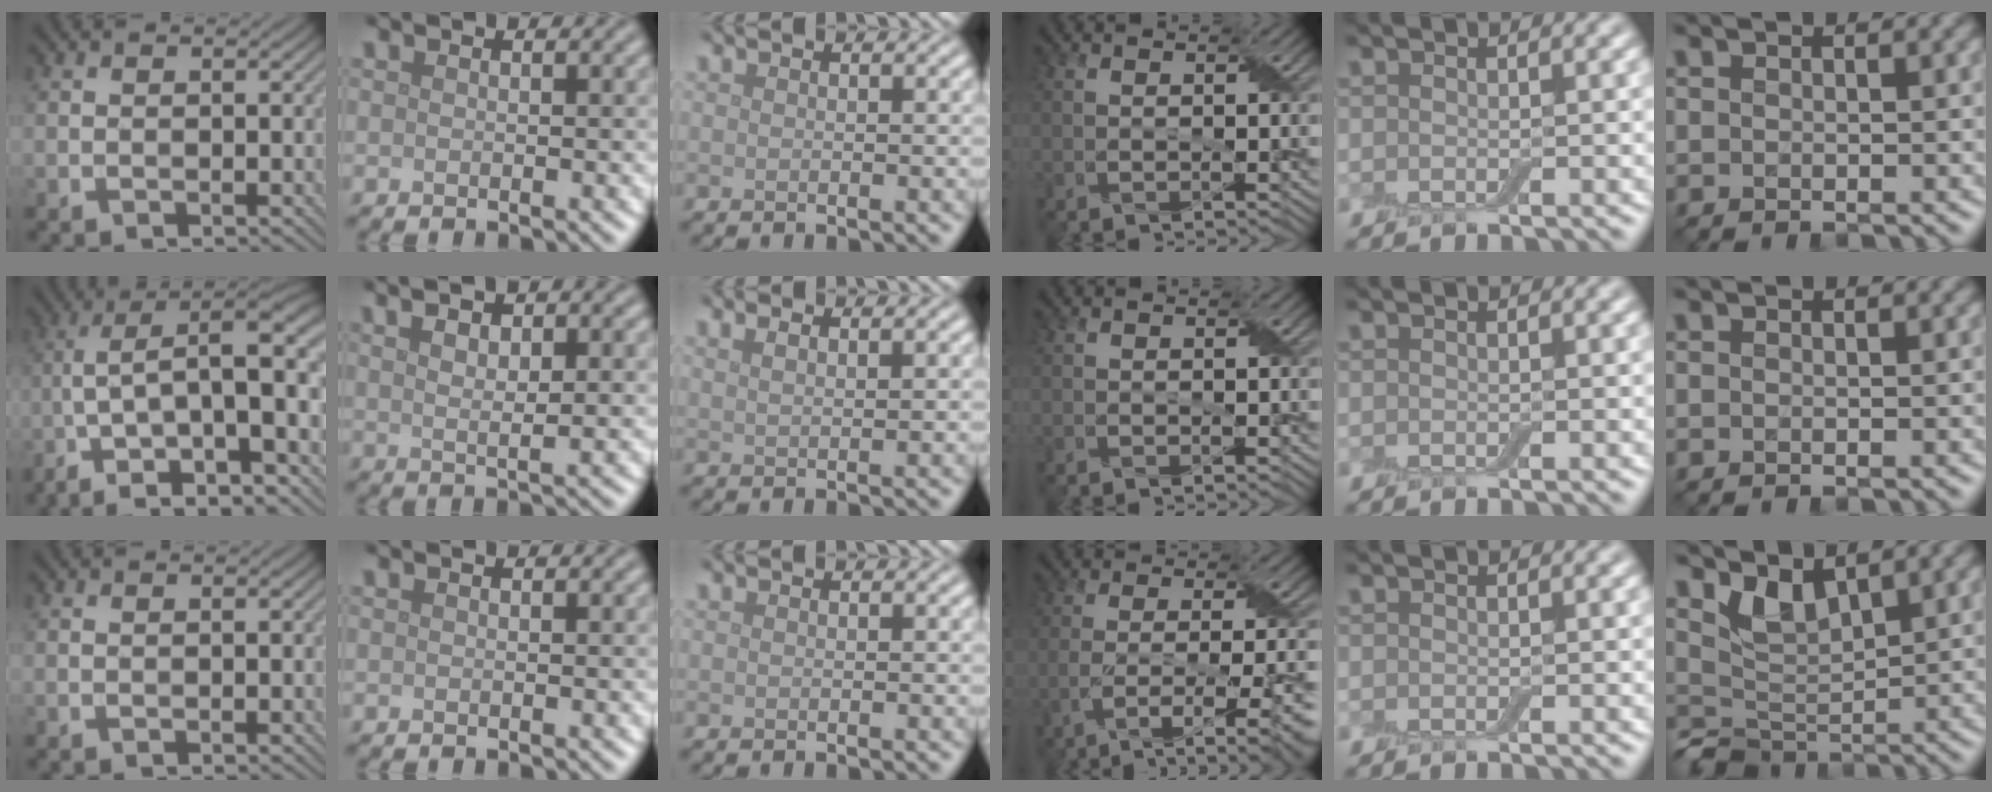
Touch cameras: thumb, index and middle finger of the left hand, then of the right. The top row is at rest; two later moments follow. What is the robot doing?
{"motion": "peel", "object": "bubble wrap"}